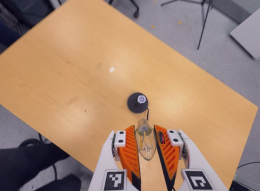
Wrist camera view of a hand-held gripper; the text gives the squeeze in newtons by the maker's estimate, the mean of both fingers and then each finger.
{"total": 11.2, "left": 10.7, "right": 11.6}